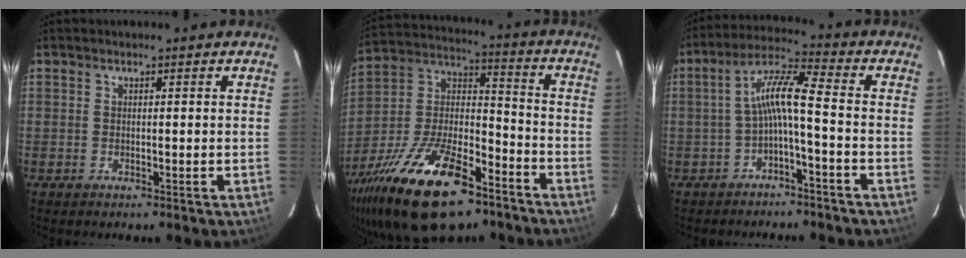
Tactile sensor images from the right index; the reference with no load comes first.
{"total": 26.9, "force": [-16.8, 10.9, 18.0], "torque": [-0.354, -0.013, -0.279]}
{"total": 7.1, "force": [-2.3, 0.4, 6.7], "torque": [-0.155, 0.020, -0.041]}